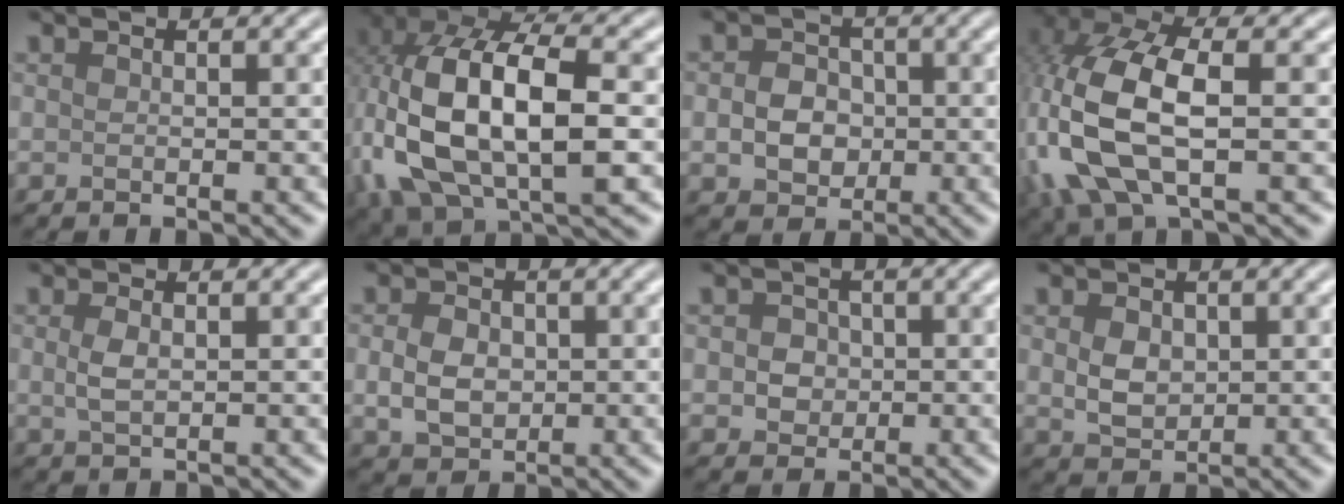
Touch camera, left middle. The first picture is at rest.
{"total": 12.9, "force": [-1.0, 6.6, 11.0], "torque": [-0.227, 0.004, -0.019]}
{"total": 3.4, "force": [-0.4, 2.9, 1.8], "torque": [-0.030, 0.000, -0.012]}
{"total": 10.0, "force": [-1.8, 4.7, 8.7], "torque": [-0.217, 0.006, -0.046]}
{"total": 1.6, "force": [0.3, 0.9, 1.4], "torque": [-0.034, -0.001, 0.007]}
{"total": 3.6, "force": [0.0, 2.8, 2.2], "torque": [-0.045, -0.001, -0.003]}
{"total": 2.4, "force": [0.1, 2.2, 1.1], "torque": [-0.009, 0.003, -0.005]}
{"total": 2.7, "force": [0.5, 2.1, 1.7], "torque": [-0.035, -0.002, 0.009]}